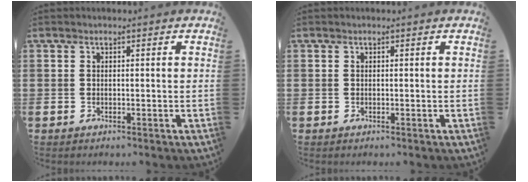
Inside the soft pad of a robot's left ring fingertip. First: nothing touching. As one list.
[{"total": 0.0}]